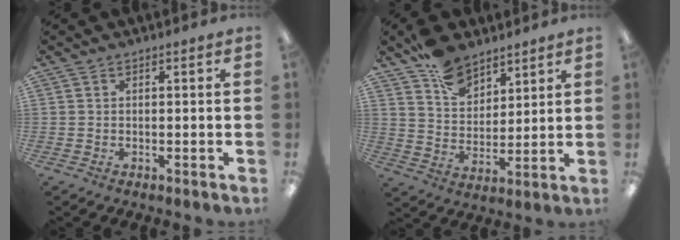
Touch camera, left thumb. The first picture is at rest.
{"total": 10.7, "force": [7.8, 6.2, 3.9], "torque": [-0.073, -0.038, 0.150]}